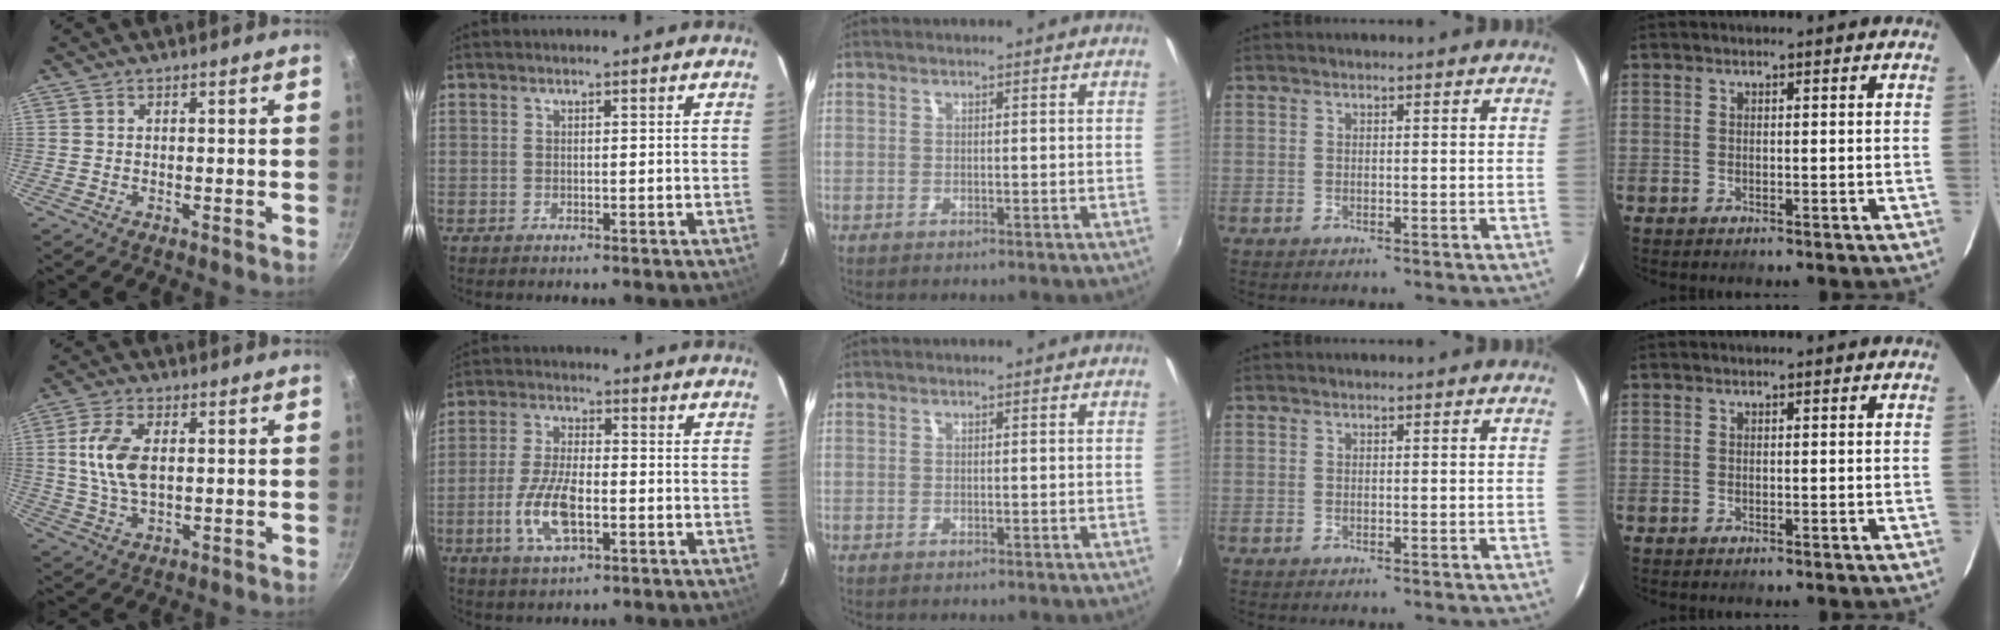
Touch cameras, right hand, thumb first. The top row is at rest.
{"thumb": {"total": 9.2, "force": [1.3, 4.9, 7.7], "torque": [-0.150, 0.002, 0.024]}, "index": {"total": 9.5, "force": [-3.1, 3.8, 8.2], "torque": [-0.173, -0.002, -0.058]}}